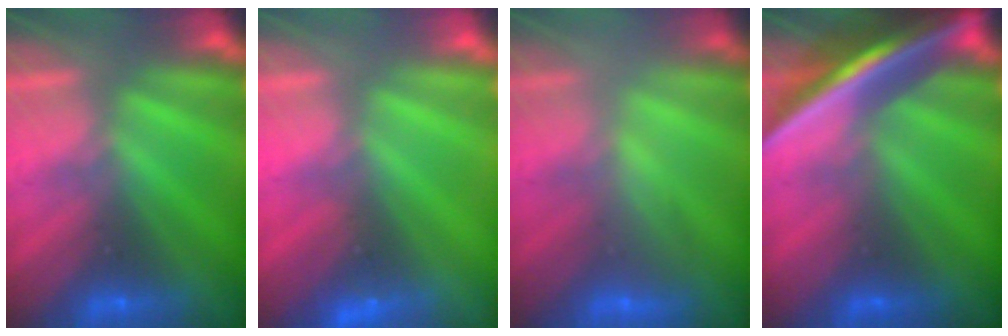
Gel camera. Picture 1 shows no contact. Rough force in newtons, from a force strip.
{"total": 2.3}
{"total": 2.3}
{"total": 5.5}